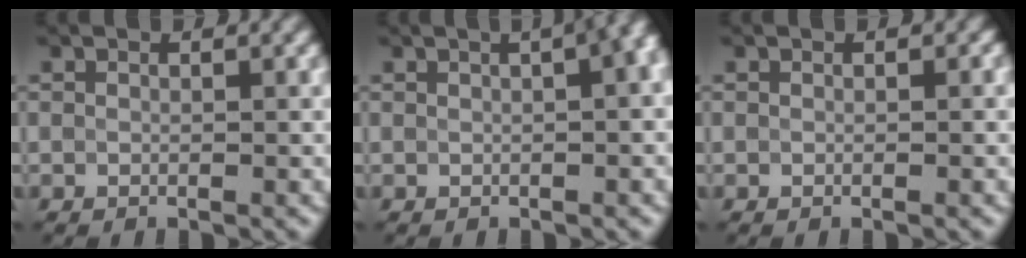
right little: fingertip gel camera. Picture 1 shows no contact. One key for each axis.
{"total": 14.1, "fx": 4.2, "fy": 7.6, "fz": 11.2, "tx": -0.023, "ty": 0.075, "tz": 0.009}
{"total": 0.0}